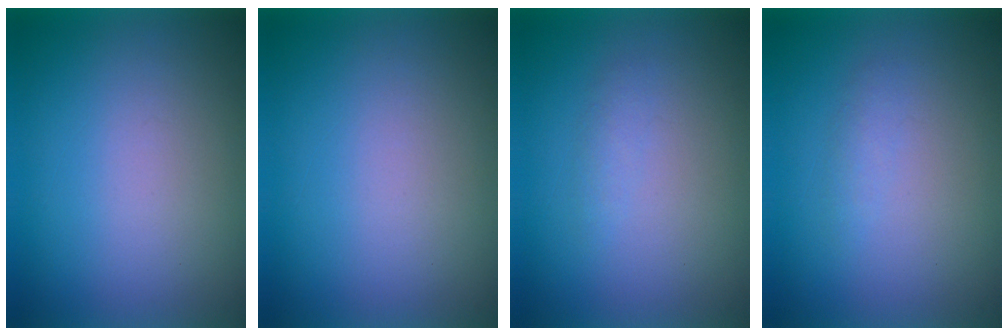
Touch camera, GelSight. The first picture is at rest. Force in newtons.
{"total": 0.0}
{"total": 1.3}
{"total": 1.2}